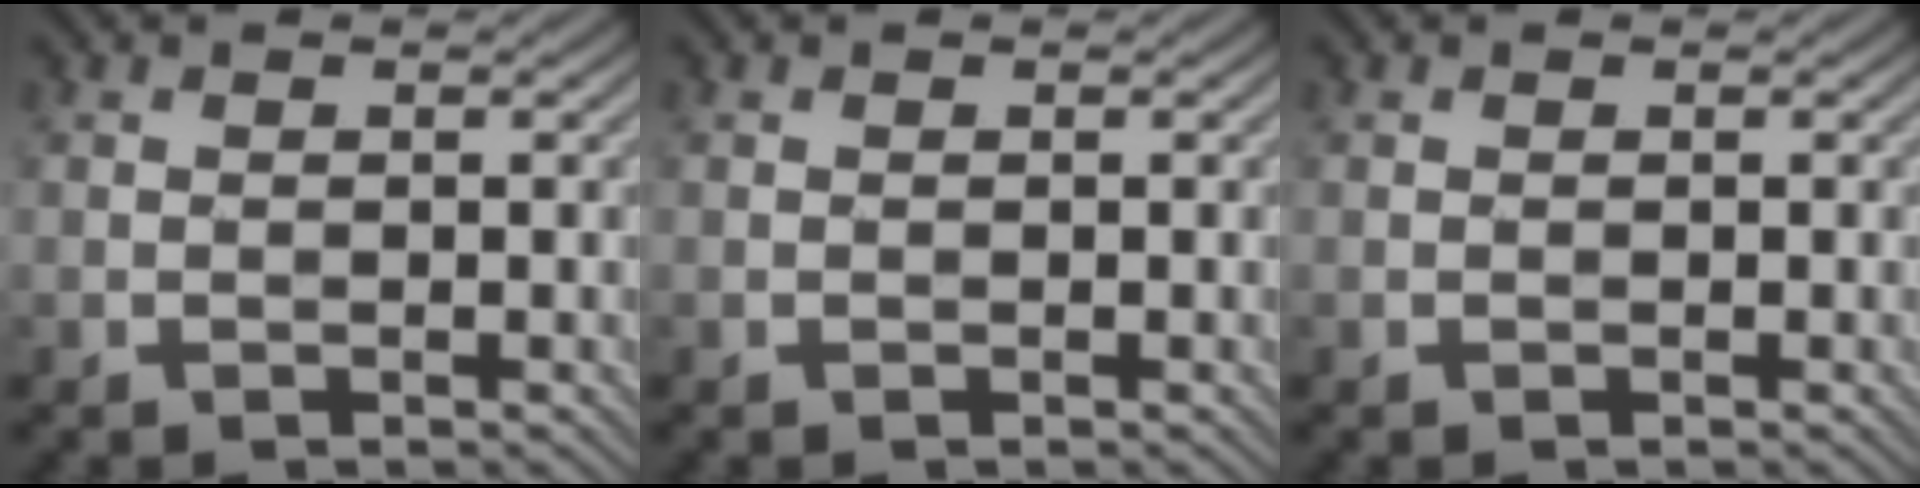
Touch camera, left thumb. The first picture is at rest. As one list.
[{"total": 0.0}, {"total": 0.0}]